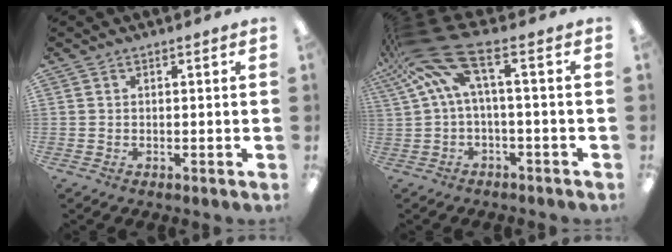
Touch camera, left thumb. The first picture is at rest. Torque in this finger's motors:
{"motor_torque": [1.19, 1.11, 0.85, -0.60, 0.29]}